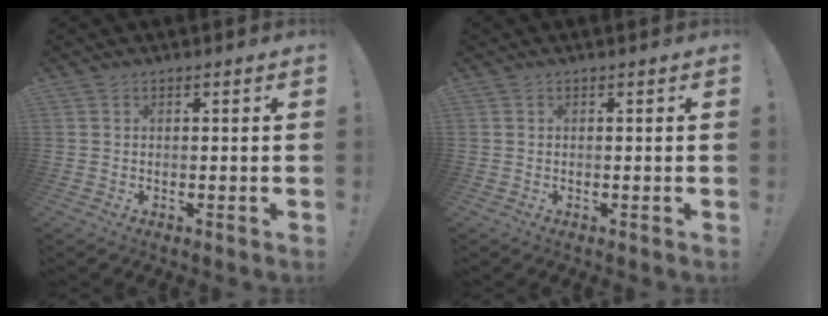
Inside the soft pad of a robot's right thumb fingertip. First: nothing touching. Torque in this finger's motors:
{"motor_torque": [-0.04, -0.04, 0.07, -0.02, 0.01]}